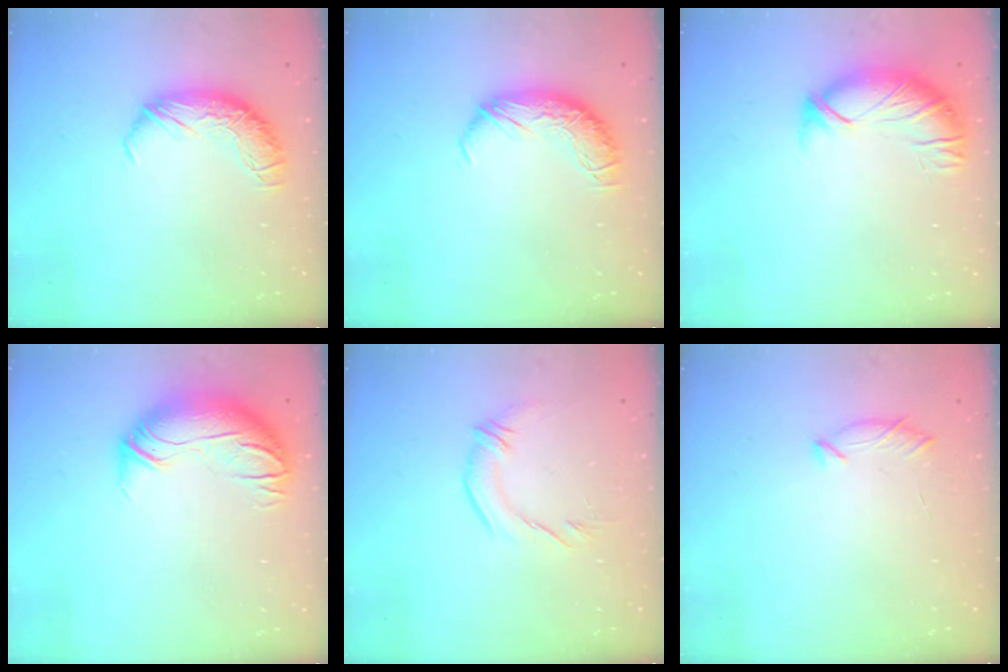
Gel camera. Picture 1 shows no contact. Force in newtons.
{"total": 0.0}
{"total": 3.5, "press": 2.5, "slide": 2.5}
{"total": 3.0, "press": 0.6, "slide": 2.9}
{"total": 1.9, "press": 1.0, "slide": 1.7}
{"total": 6.9, "press": 6.8, "slide": 0.8}